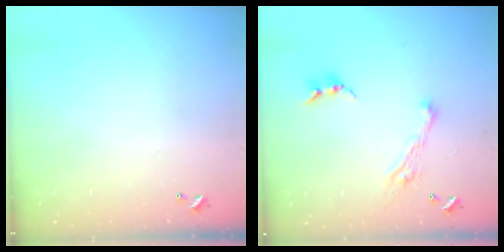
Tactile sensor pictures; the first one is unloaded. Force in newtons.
{"total": 5.8, "press": 5.8, "slide": 0.9}